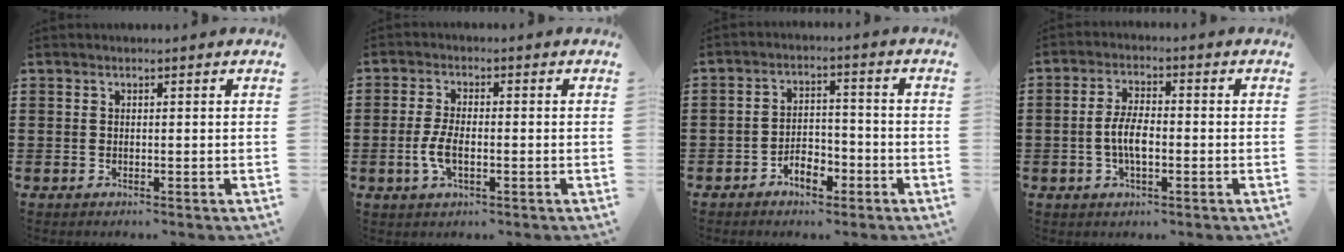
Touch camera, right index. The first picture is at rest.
{"total": 4.0, "force": [-1.2, 1.5, 3.5], "torque": [-0.083, -0.005, -0.027]}
{"total": 4.4, "force": [-3.1, 2.3, 2.2], "torque": [-0.039, 0.013, -0.059]}
{"total": 5.5, "force": [-1.2, 2.3, 4.8], "torque": [-0.113, -0.002, -0.029]}